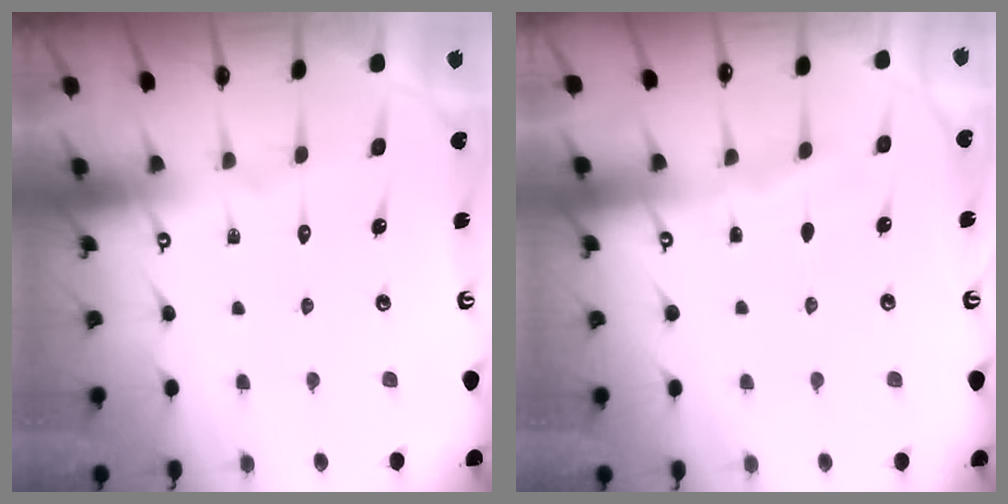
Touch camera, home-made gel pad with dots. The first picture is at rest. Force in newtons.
{"total": 2.9, "press": 2.9, "slide": 0.1}